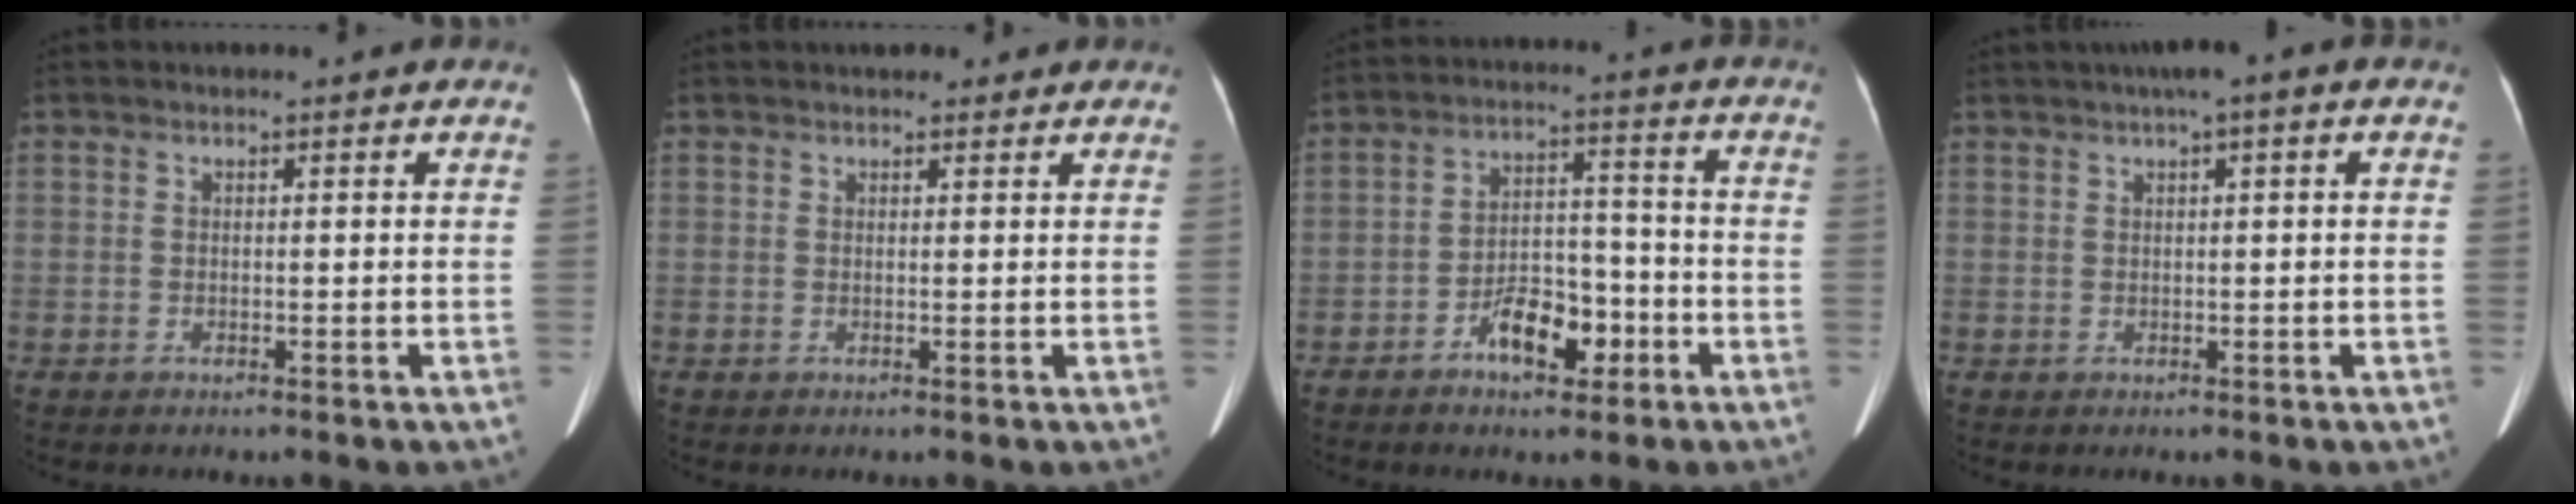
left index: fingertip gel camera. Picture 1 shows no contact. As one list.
[{"total": 2.6, "force": [2.1, 1.2, 0.9], "torque": [-0.006, 0.013, 0.026]}, {"total": 7.7, "force": [-4.0, 4.1, 5.2], "torque": [-0.090, 0.023, -0.063]}, {"total": 3.7, "force": [1.7, 0.2, 3.2], "torque": [-0.053, 0.021, 0.023]}]